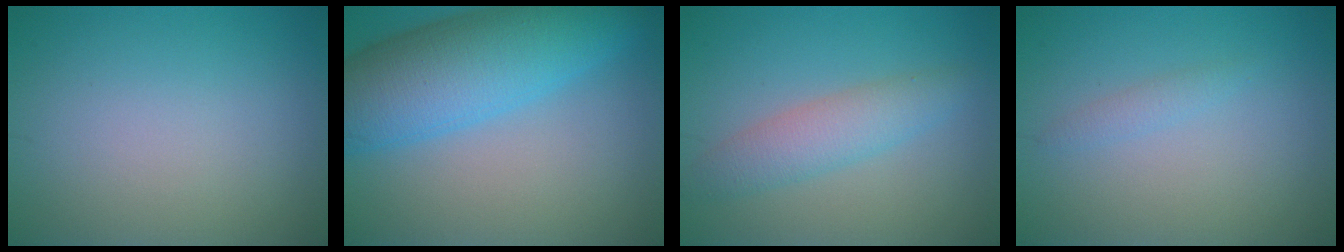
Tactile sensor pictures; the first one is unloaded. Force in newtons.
{"total": 10.0, "press": 10.0, "slide": 0.3}
{"total": 3.4, "press": 3.4, "slide": 0.0}
{"total": 1.0, "press": 1.0, "slide": 0.1}